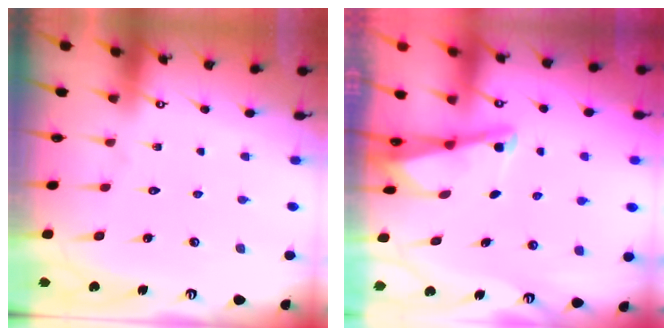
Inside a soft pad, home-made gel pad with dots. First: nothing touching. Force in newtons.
{"total": 2.2, "press": 2.2, "slide": 0.3}